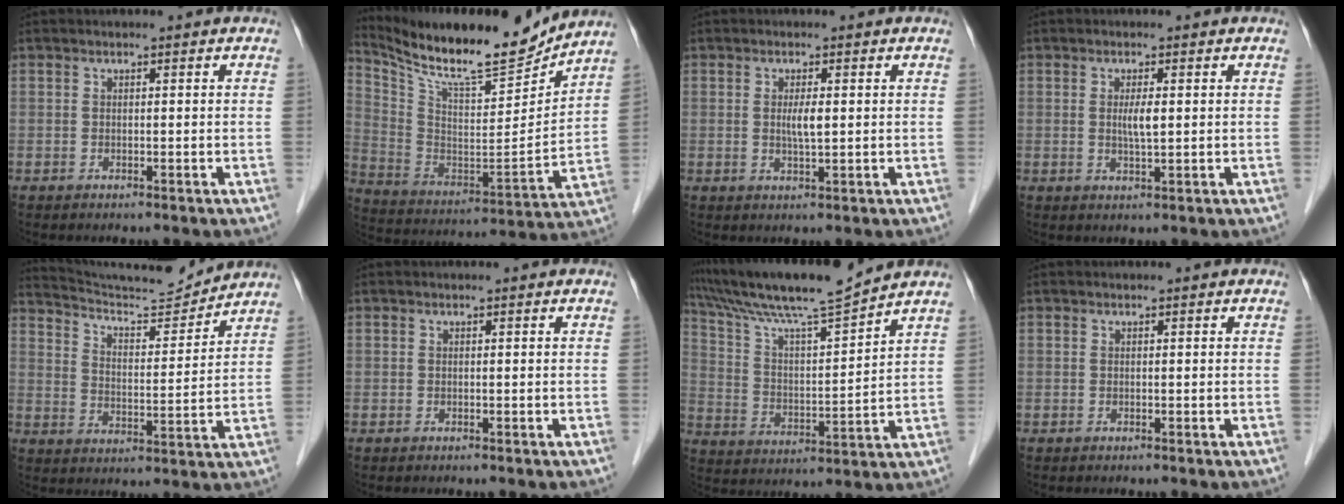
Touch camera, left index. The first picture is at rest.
{"total": 19.1, "force": [17.2, 2.2, 8.0], "torque": [-0.163, -0.022, 0.290]}
{"total": 2.2, "force": [0.3, 0.2, 2.2], "torque": [-0.042, -0.003, 0.006]}
{"total": 2.3, "force": [0.4, 0.2, 2.3], "torque": [-0.045, -0.003, 0.007]}
{"total": 12.8, "force": [12.5, -0.5, 2.4], "torque": [-0.050, -0.003, 0.204]}
{"total": 0.0}
{"total": 14.3, "force": [12.9, -0.8, 6.2], "torque": [-0.122, 0.007, 0.230]}
{"total": 0.0}